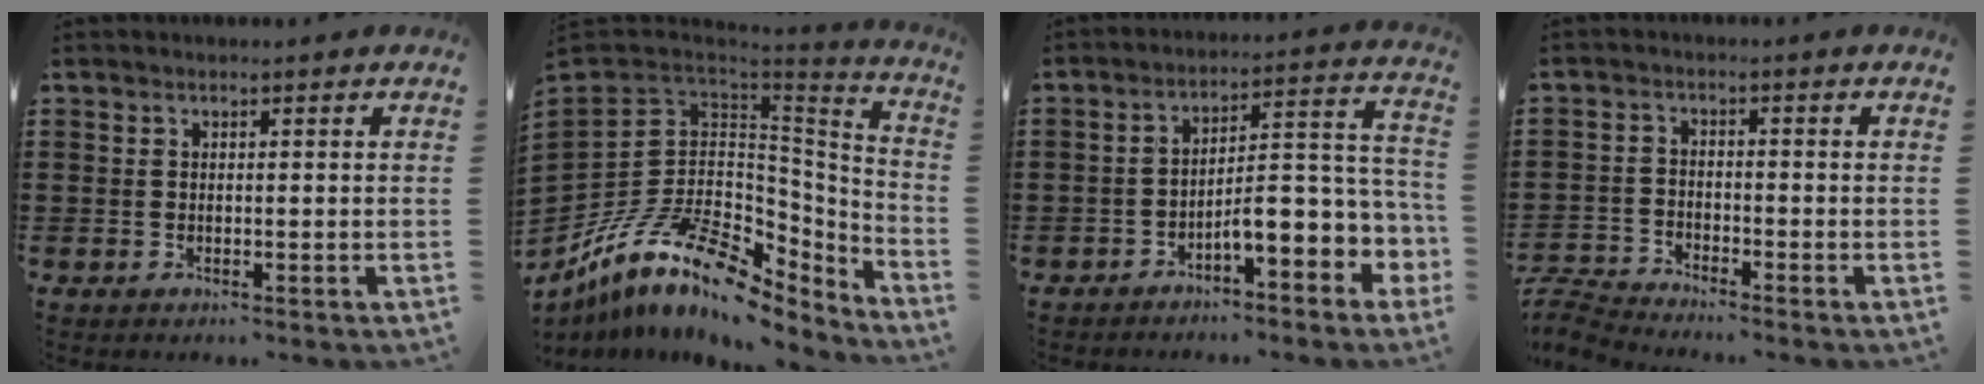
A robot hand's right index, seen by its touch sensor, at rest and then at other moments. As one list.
[{"total": 15.9, "force": [-8.4, 9.0, 10.1], "torque": [-0.224, 0.023, -0.149]}, {"total": 7.5, "force": [-3.4, 2.7, 6.1], "torque": [-0.090, -0.024, -0.067]}, {"total": 3.6, "force": [-3.5, -0.1, 0.2], "torque": [-0.023, -0.009, -0.078]}]